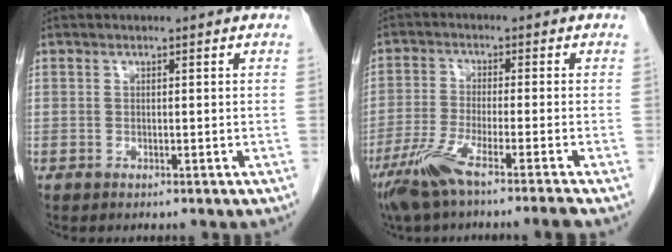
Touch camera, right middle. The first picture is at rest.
{"total": 10.1, "force": [-7.4, -1.4, 6.8], "torque": [-0.119, -0.028, -0.129]}